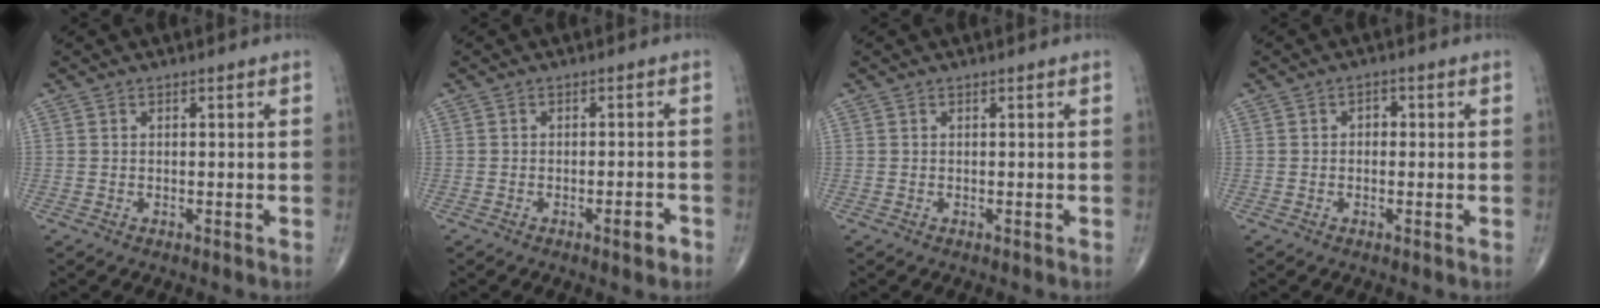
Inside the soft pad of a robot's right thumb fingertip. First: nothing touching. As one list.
[{"total": 2.7, "force": [-1.5, 0.8, 2.1], "torque": [-0.027, 0.006, -0.022]}, {"total": 0.0}, {"total": 1.6, "force": [-0.1, 1.2, 1.0], "torque": [-0.003, 0.007, -0.007]}]